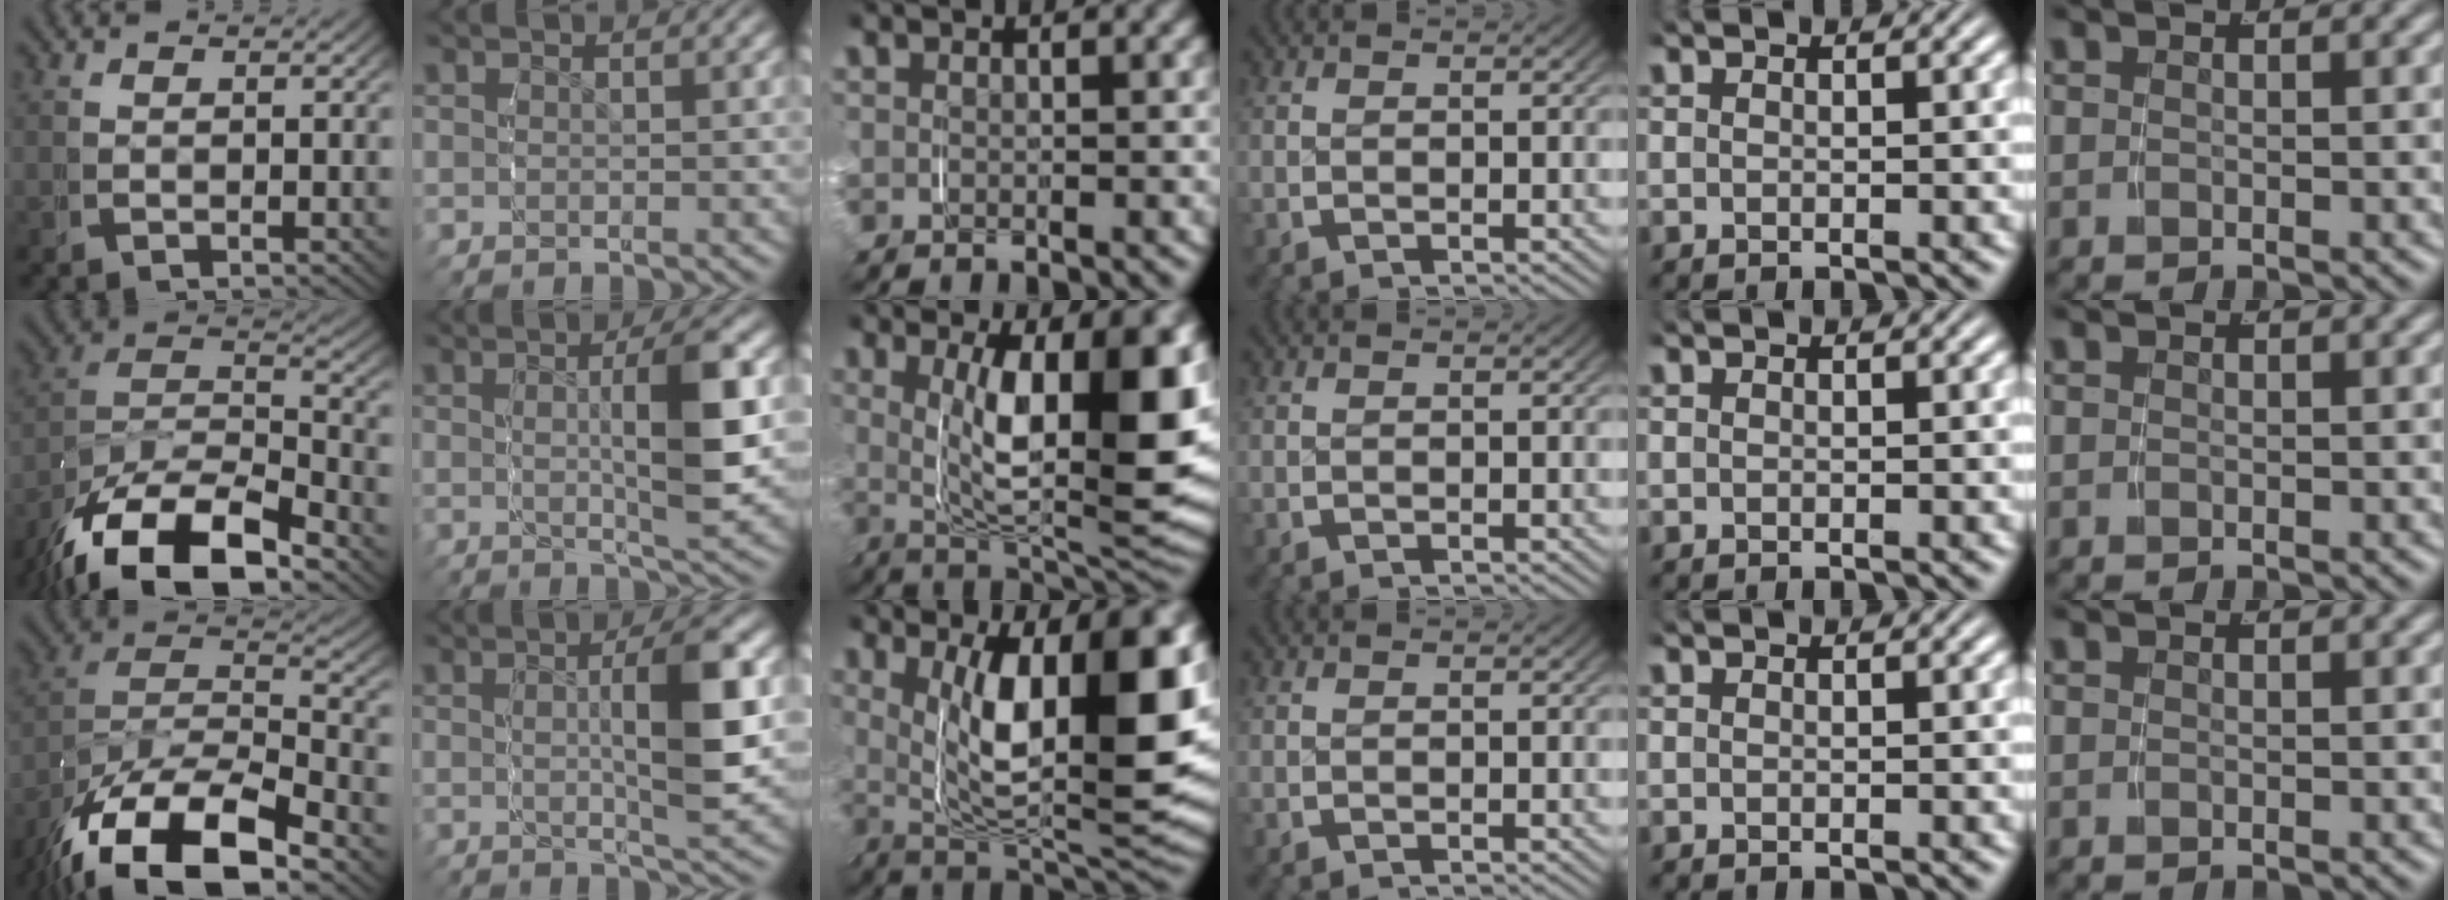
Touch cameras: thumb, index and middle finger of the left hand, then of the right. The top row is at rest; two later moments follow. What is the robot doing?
{"motion": "grasp_and_lifting", "object": "phone"}